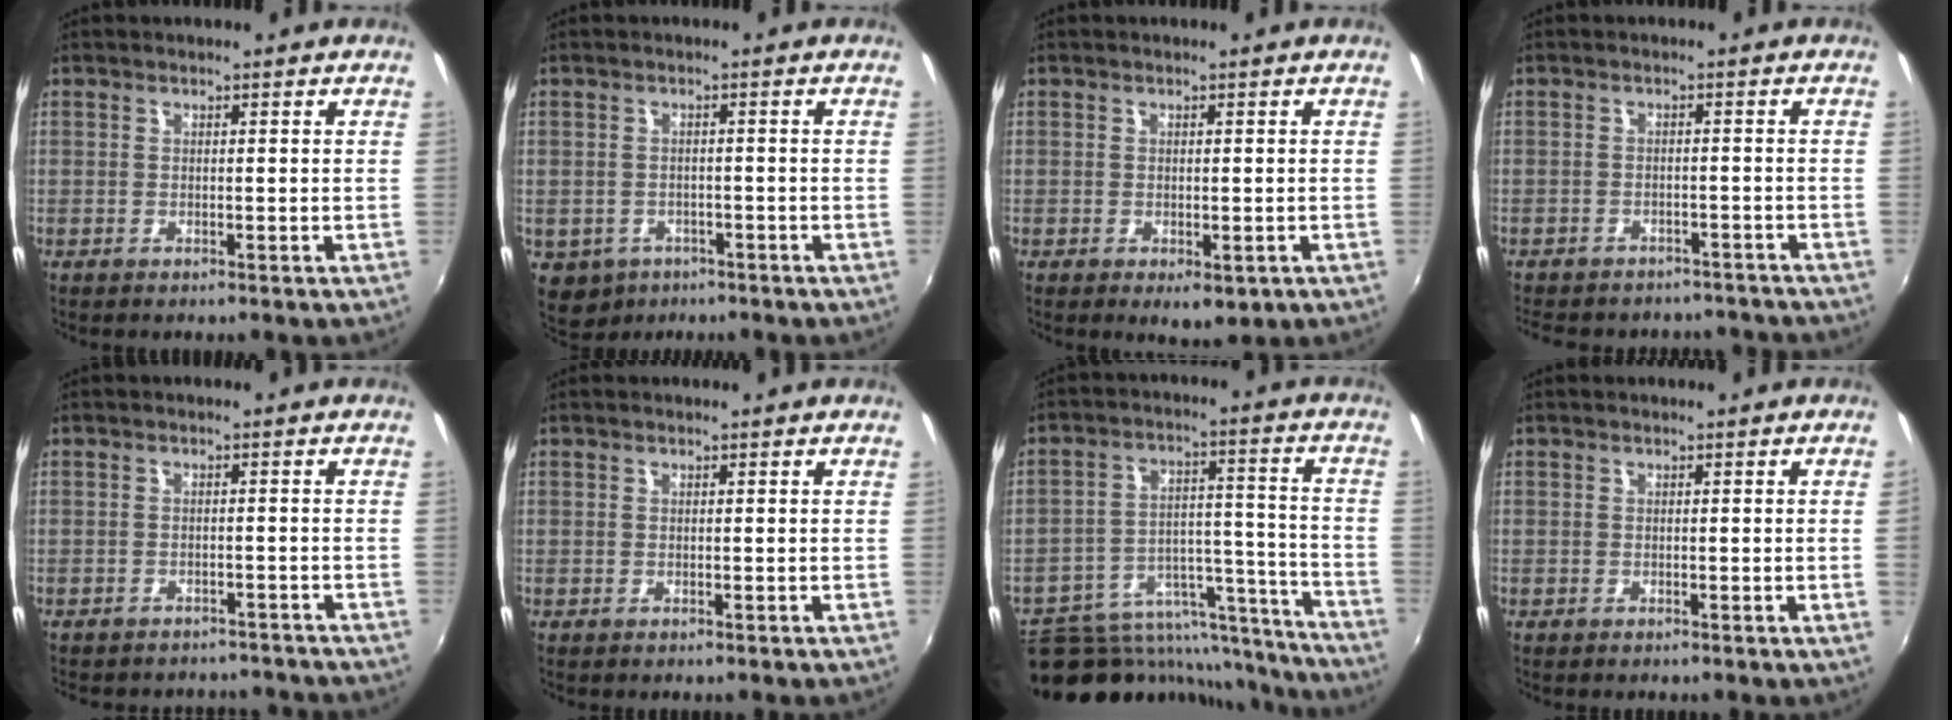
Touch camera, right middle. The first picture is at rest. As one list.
[{"total": 6.6, "force": [-3.1, 5.3, 2.4], "torque": [-0.063, -0.015, -0.036]}, {"total": 3.3, "force": [-1.1, 1.9, 2.4], "torque": [-0.041, -0.014, -0.012]}, {"total": 13.6, "force": [-11.7, 5.2, 4.4], "torque": [-0.104, -0.001, -0.146]}, {"total": 10.1, "force": [-9.1, 3.5, 2.7], "torque": [-0.065, -0.003, -0.112]}, {"total": 0.0}, {"total": 21.1, "force": [-17.2, 9.8, 7.3], "torque": [-0.126, 0.040, -0.216]}, {"total": 1.1, "force": [0.1, -0.7, 0.9], "torque": [-0.007, -0.009, 0.004]}]